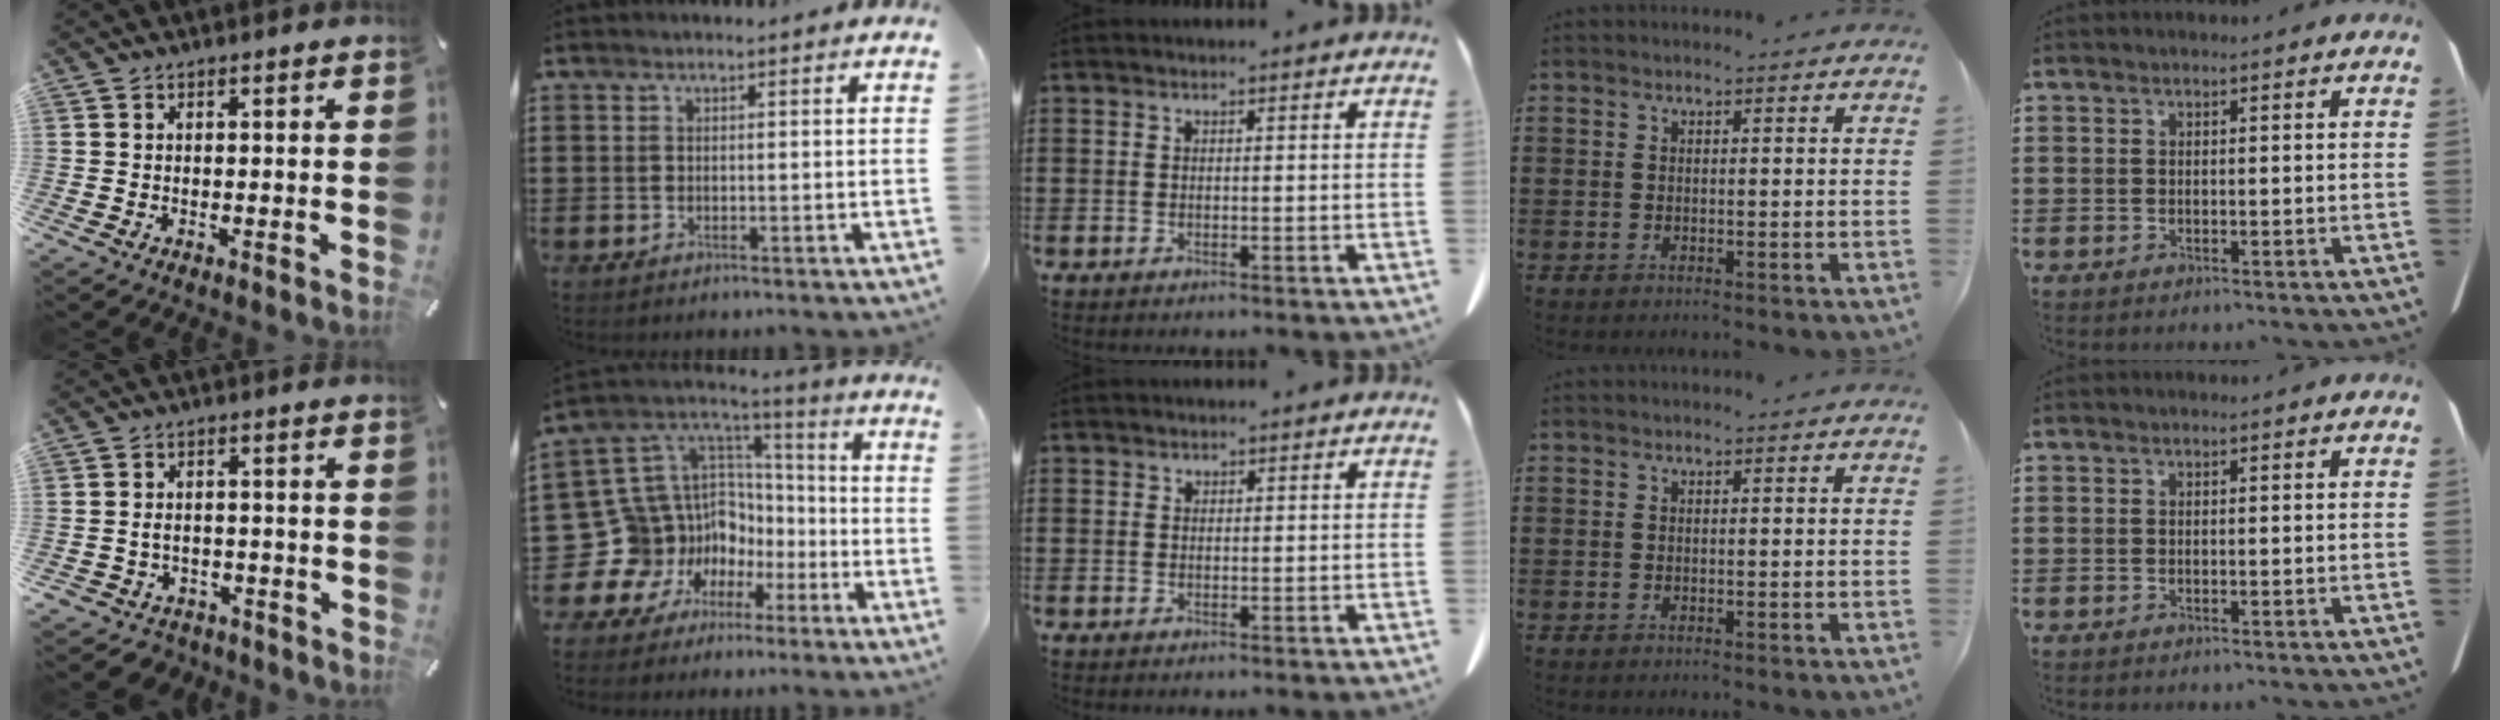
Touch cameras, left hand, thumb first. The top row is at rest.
{"thumb": {"total": 3.8, "force": [-1.7, 3.1, 1.5], "torque": [-0.035, 0.004, -0.034]}, "index": {"total": 13.1, "force": [-5.3, 11.9, 1.4], "torque": [-0.094, -0.026, -0.058]}, "middle": {"total": 0.6, "force": [0.5, 0.3, 0.0], "torque": [-0.002, 0.001, 0.011]}}